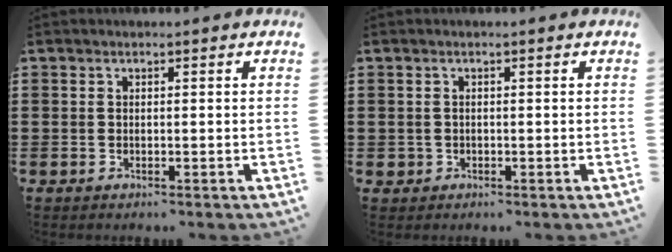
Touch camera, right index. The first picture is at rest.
{"total": 0.8, "force": [-0.2, 0.8, 0.1], "torque": [-0.005, 0.004, -0.005]}